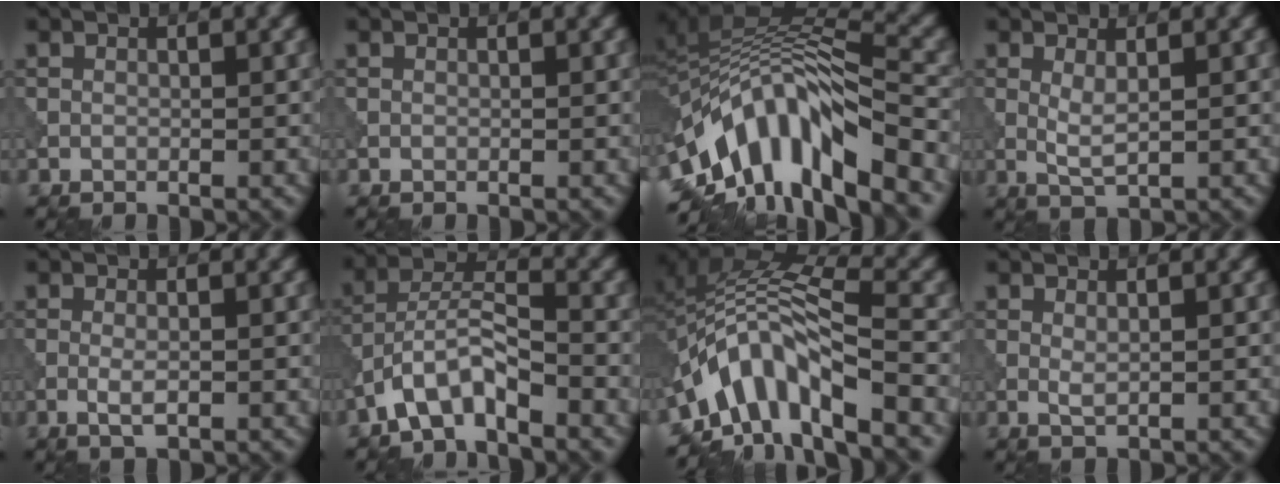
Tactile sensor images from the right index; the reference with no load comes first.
{"total": 0.0}
{"total": 11.7, "force": [-5.8, 4.7, 9.0], "torque": [-0.147, 0.015, -0.103]}
{"total": 1.9, "force": [0.4, 0.4, 1.8], "torque": [-0.043, -0.004, 0.011]}
{"total": 1.7, "force": [-0.4, 0.4, 1.6], "torque": [-0.034, -0.003, -0.009]}
{"total": 5.0, "force": [-3.4, 1.5, 3.3], "torque": [-0.065, 0.013, -0.072]}
{"total": 8.9, "force": [-5.1, 3.2, 6.5], "torque": [-0.097, 0.010, -0.105]}
{"total": 1.0, "force": [0.3, 0.2, 0.9], "torque": [-0.021, -0.001, 0.005]}